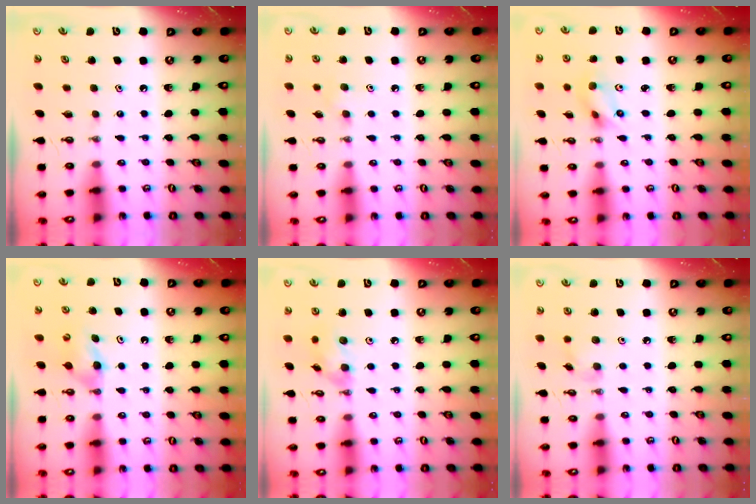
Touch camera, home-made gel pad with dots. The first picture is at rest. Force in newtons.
{"total": 4.7, "press": 4.0, "slide": 2.4}
{"total": 4.9, "press": 2.9, "slide": 3.9}
{"total": 5.4, "press": 5.3, "slide": 1.2}
{"total": 9.8, "press": 9.5, "slide": 2.3}
{"total": 6.2, "press": 5.8, "slide": 2.1}